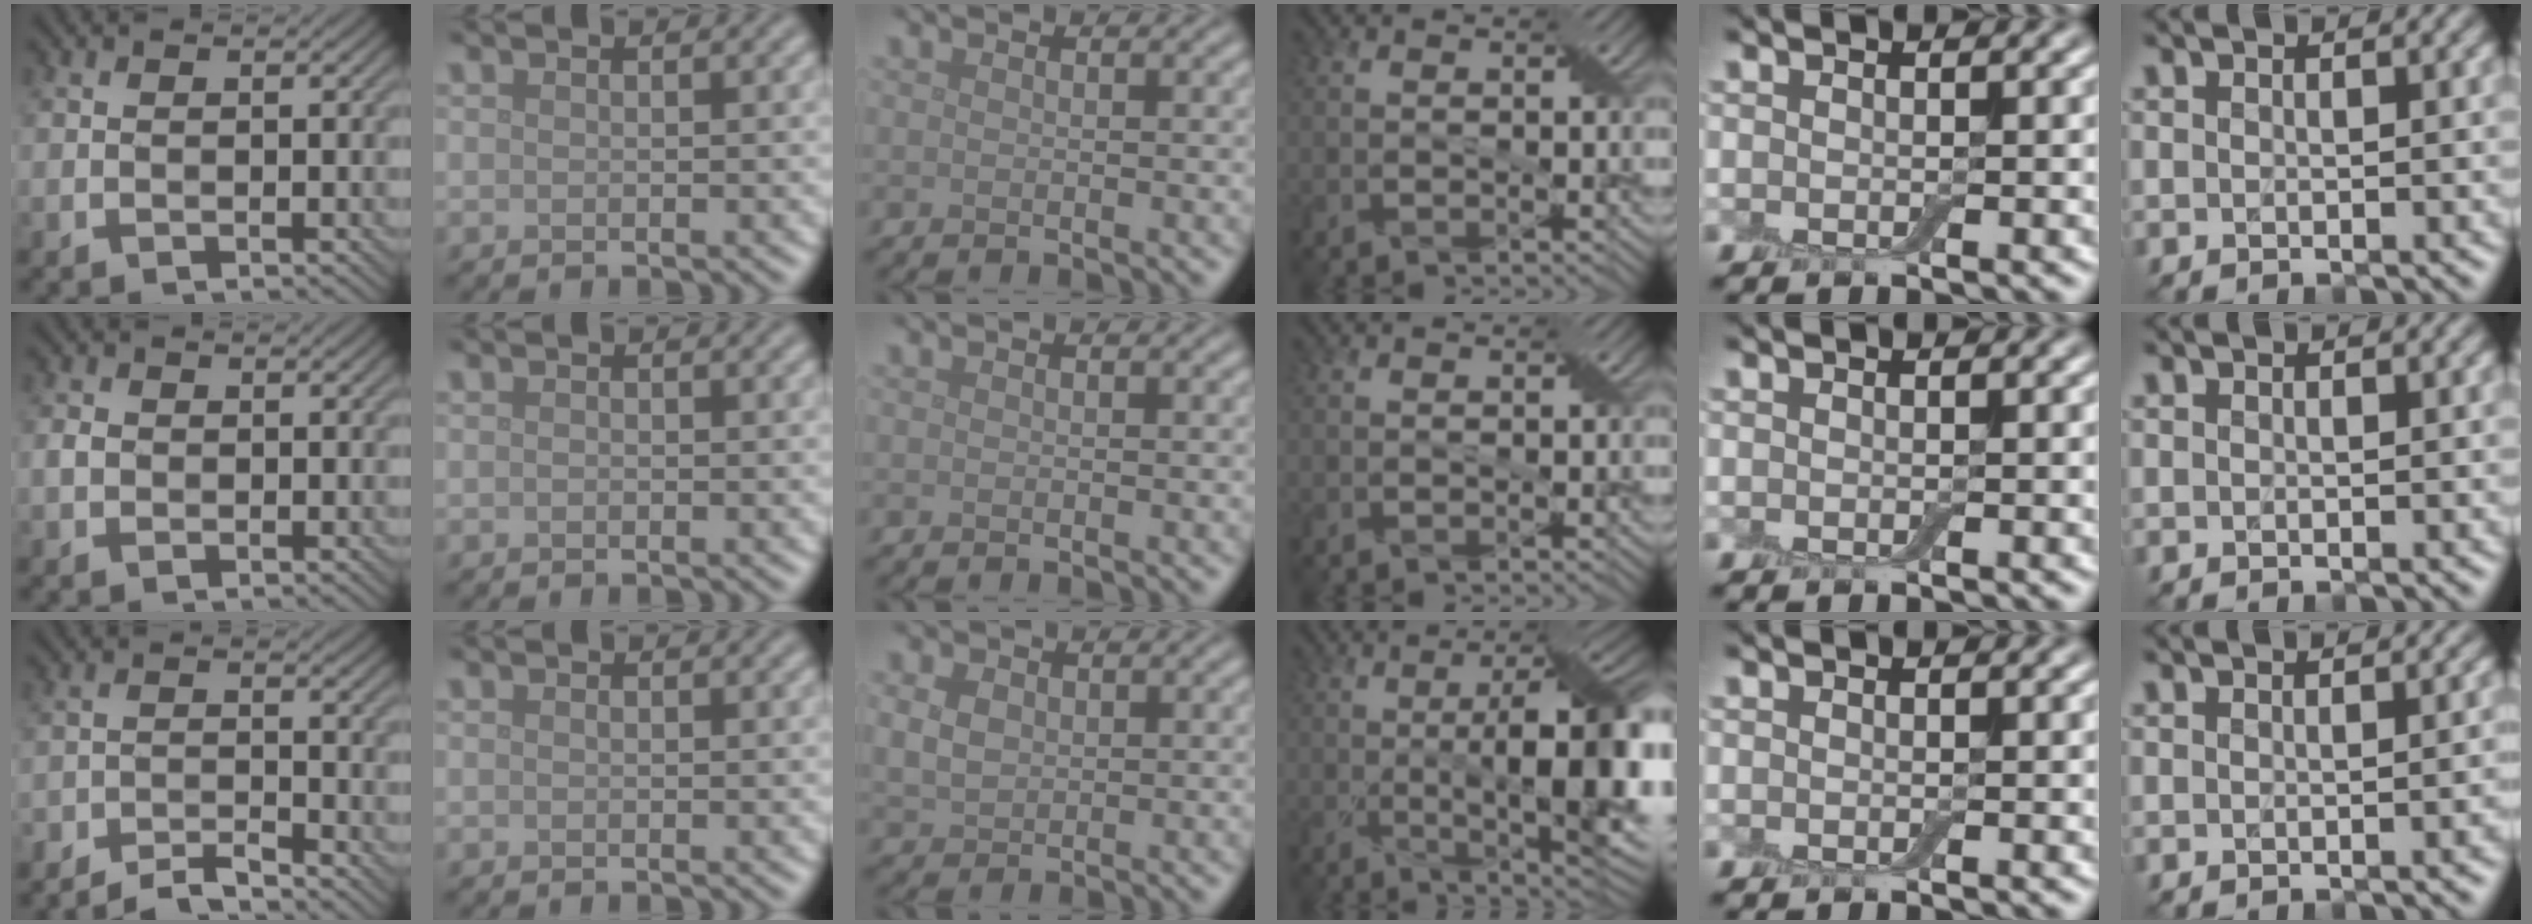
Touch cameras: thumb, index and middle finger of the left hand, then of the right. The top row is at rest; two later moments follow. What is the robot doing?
{"motion": "extract", "object": "backpack"}